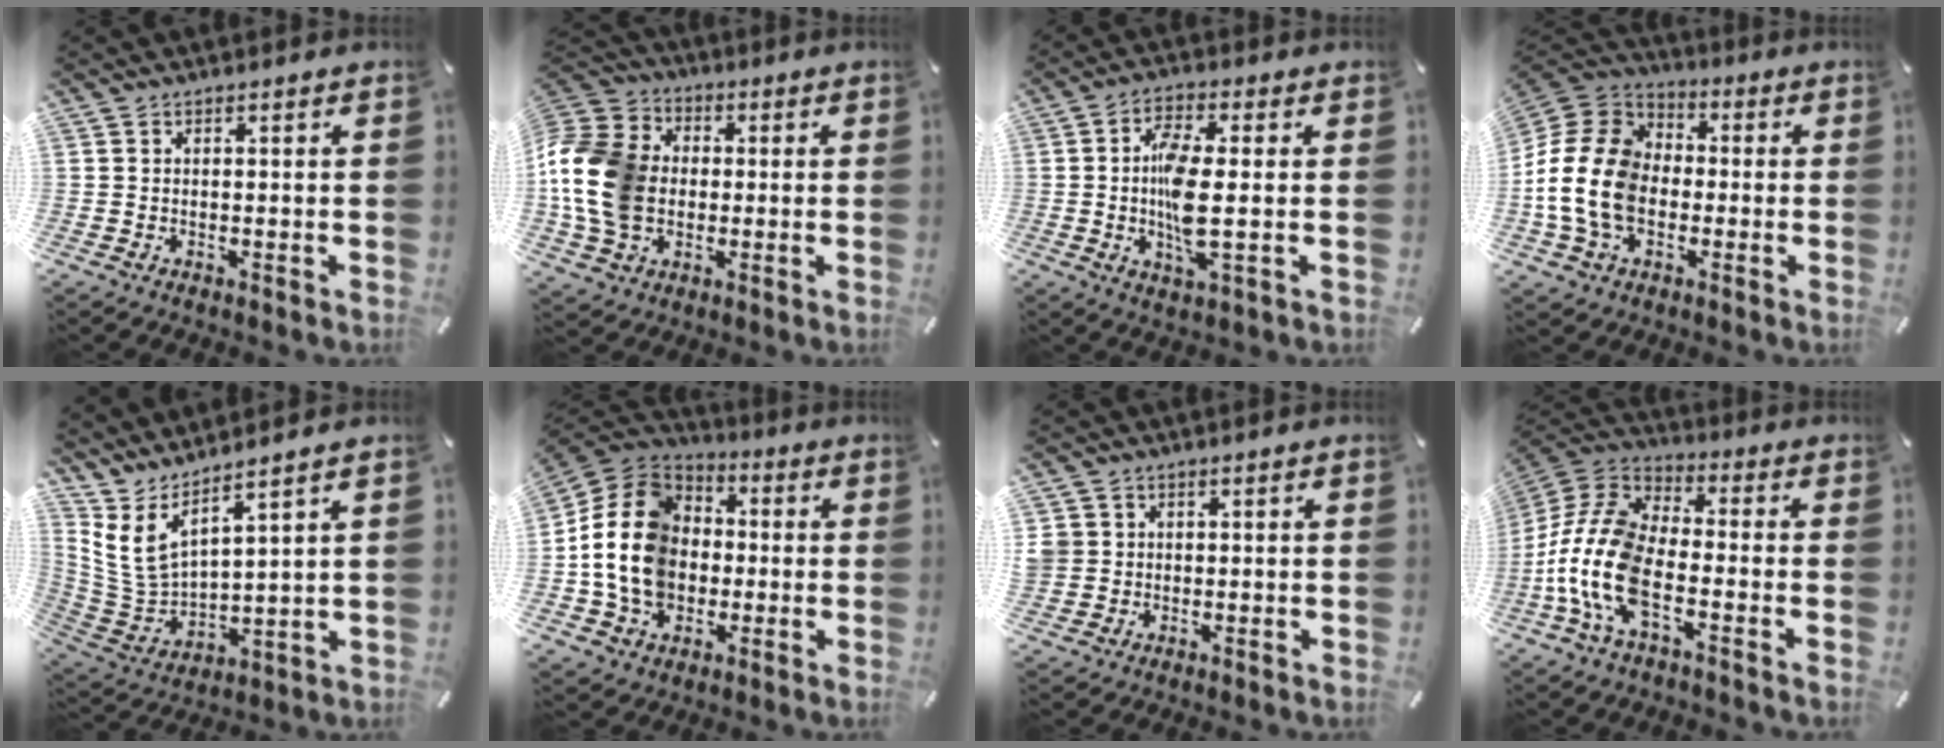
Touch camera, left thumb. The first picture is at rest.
{"total": 16.5, "force": [-1.2, 13.3, 9.7], "torque": [-0.235, 0.017, -0.025]}
{"total": 9.6, "force": [-0.3, 3.1, 9.1], "torque": [-0.194, -0.010, -0.008]}
{"total": 16.5, "force": [-3.4, 13.2, 9.3], "torque": [-0.219, 0.031, -0.066]}
{"total": 8.6, "force": [6.1, 3.7, 4.8], "torque": [-0.124, -0.048, 0.117]}
{"total": 16.6, "force": [-2.7, 14.1, 8.4], "torque": [-0.200, 0.022, -0.049]}
{"total": 4.2, "force": [0.9, 4.1, 0.4], "torque": [-0.022, 0.006, 0.018]}
{"total": 14.8, "force": [-4.9, 7.9, 11.5], "torque": [-0.279, -0.007, -0.096]}